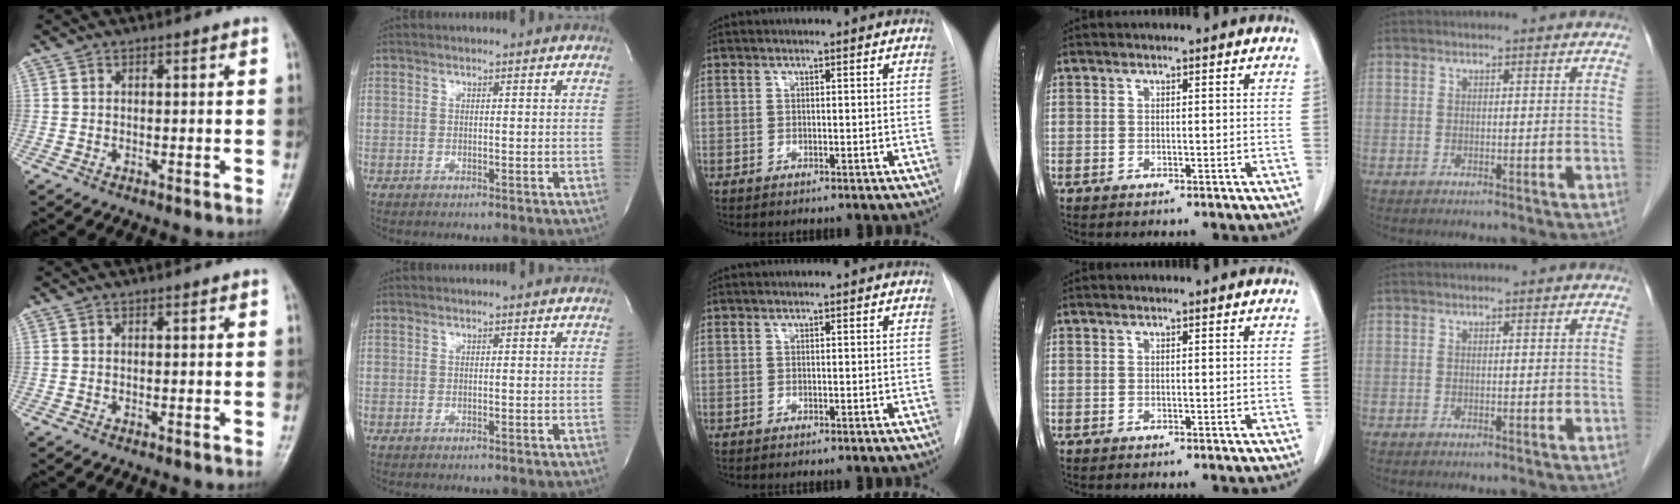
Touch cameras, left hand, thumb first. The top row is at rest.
{}